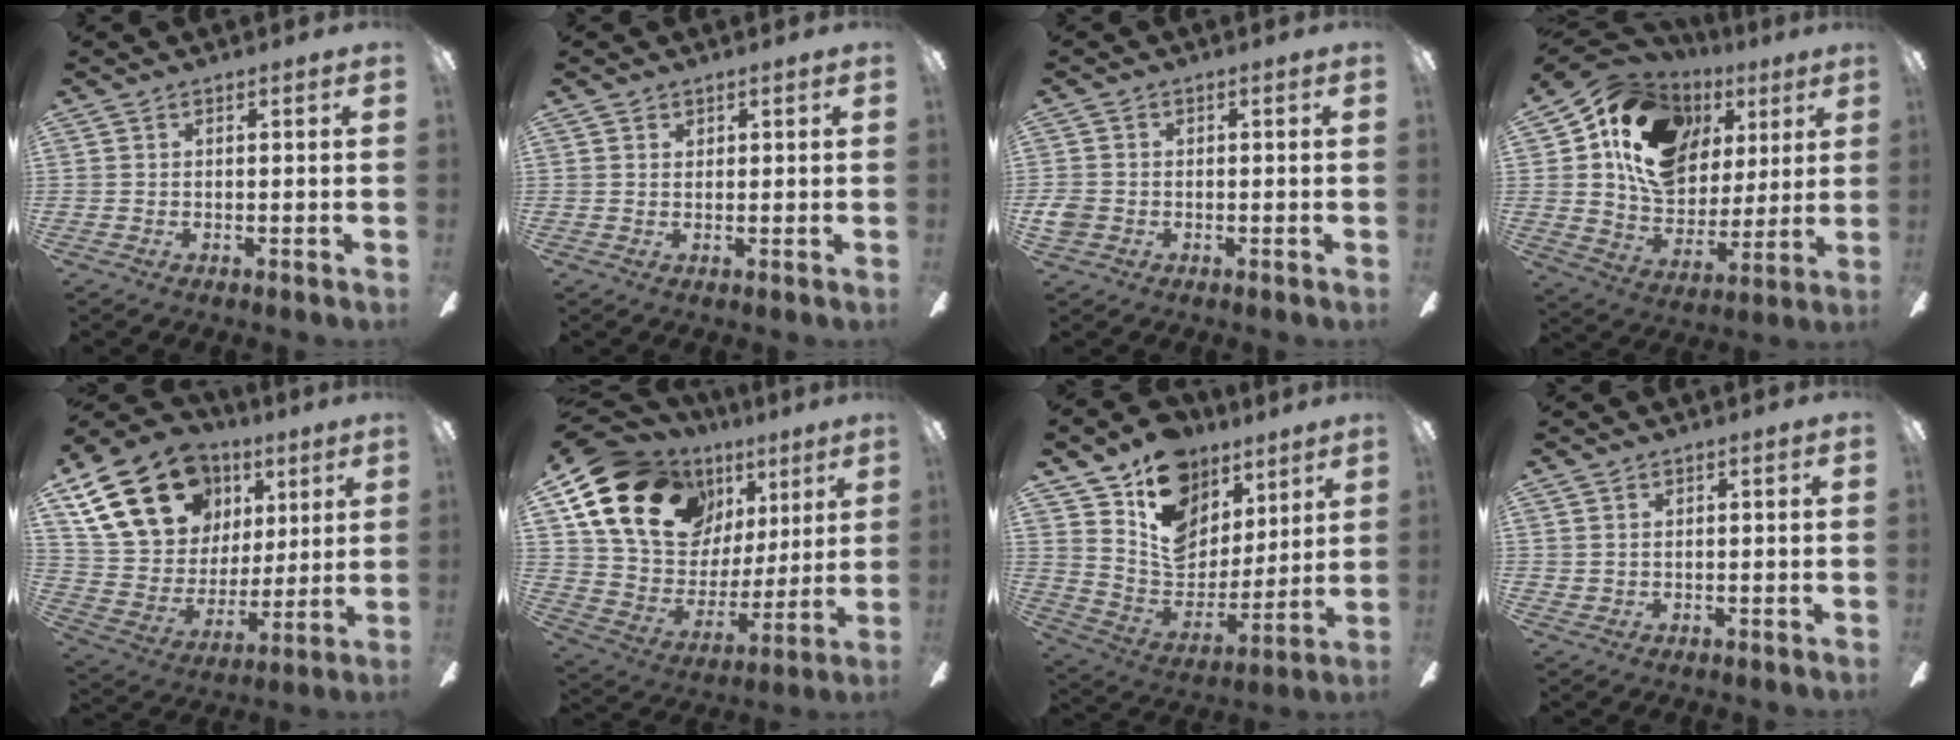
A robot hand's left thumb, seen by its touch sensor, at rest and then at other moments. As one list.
[{"total": 1.0, "force": [0.8, 0.7, 0.2], "torque": [0.004, -0.002, 0.013]}, {"total": 3.3, "force": [-0.7, 2.8, 1.6], "torque": [-0.031, 0.006, -0.012]}, {"total": 19.2, "force": [7.1, 14.8, 10.0], "torque": [-0.180, -0.028, 0.136]}, {"total": 23.2, "force": [11.3, 16.6, 11.6], "torque": [-0.223, -0.036, 0.219]}, {"total": 21.0, "force": [10.7, 14.6, 10.7], "torque": [-0.201, -0.037, 0.207]}, {"total": 17.2, "force": [10.0, 11.9, 7.6], "torque": [-0.123, -0.060, 0.188]}, {"total": 0.9, "force": [0.5, 0.7, 0.2], "torque": [-0.004, 0.004, 0.010]}]